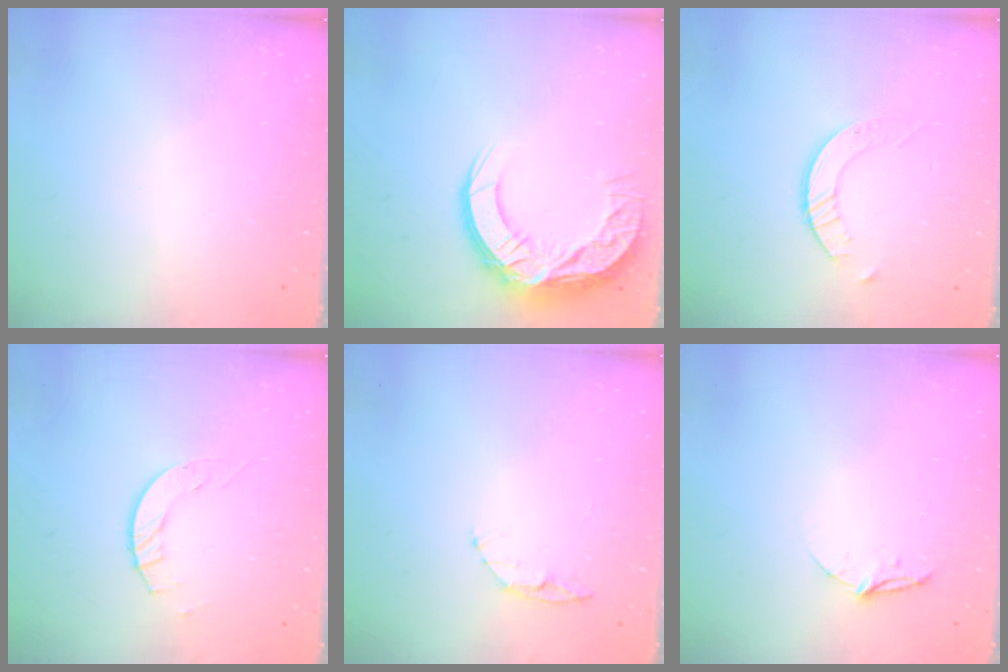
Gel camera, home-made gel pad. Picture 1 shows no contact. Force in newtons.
{"total": 15.4, "press": 15.3, "slide": 1.0}
{"total": 2.9, "press": 2.9, "slide": 0.3}
{"total": 2.1, "press": 2.1, "slide": 0.3}
{"total": 5.7, "press": 5.6, "slide": 0.7}
{"total": 4.4, "press": 4.4, "slide": 0.4}